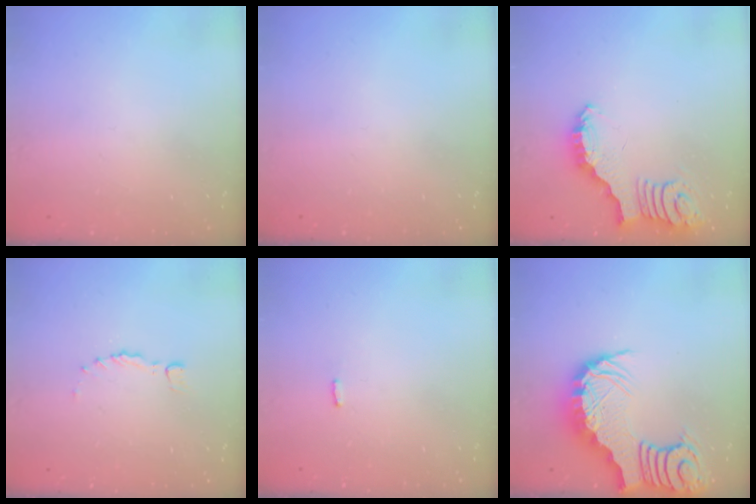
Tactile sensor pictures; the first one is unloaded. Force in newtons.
{"total": 0.0}
{"total": 2.5, "press": 2.5, "slide": 0.5}
{"total": 0.0}
{"total": 2.5, "press": 2.5, "slide": 0.4}
{"total": 6.4, "press": 6.3, "slide": 0.7}